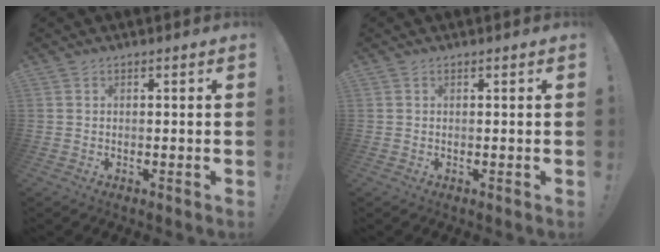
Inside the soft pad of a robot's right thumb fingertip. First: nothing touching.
{"total": 0.6, "force": [0.1, -0.4, 0.5], "torque": [0.000, -0.005, 0.000]}